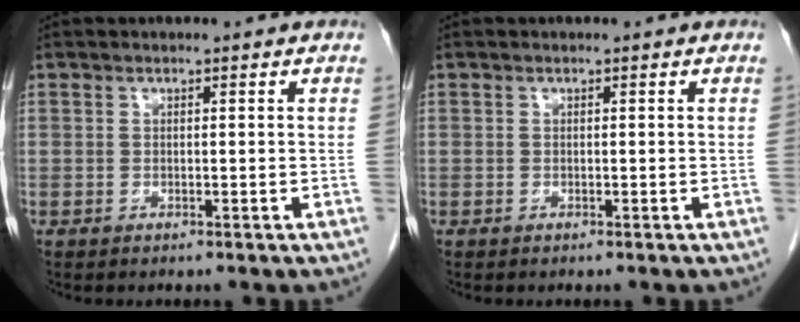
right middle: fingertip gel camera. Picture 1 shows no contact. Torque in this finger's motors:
{"motor_torque": [0.74, -0.90, 0.37, 0.04]}